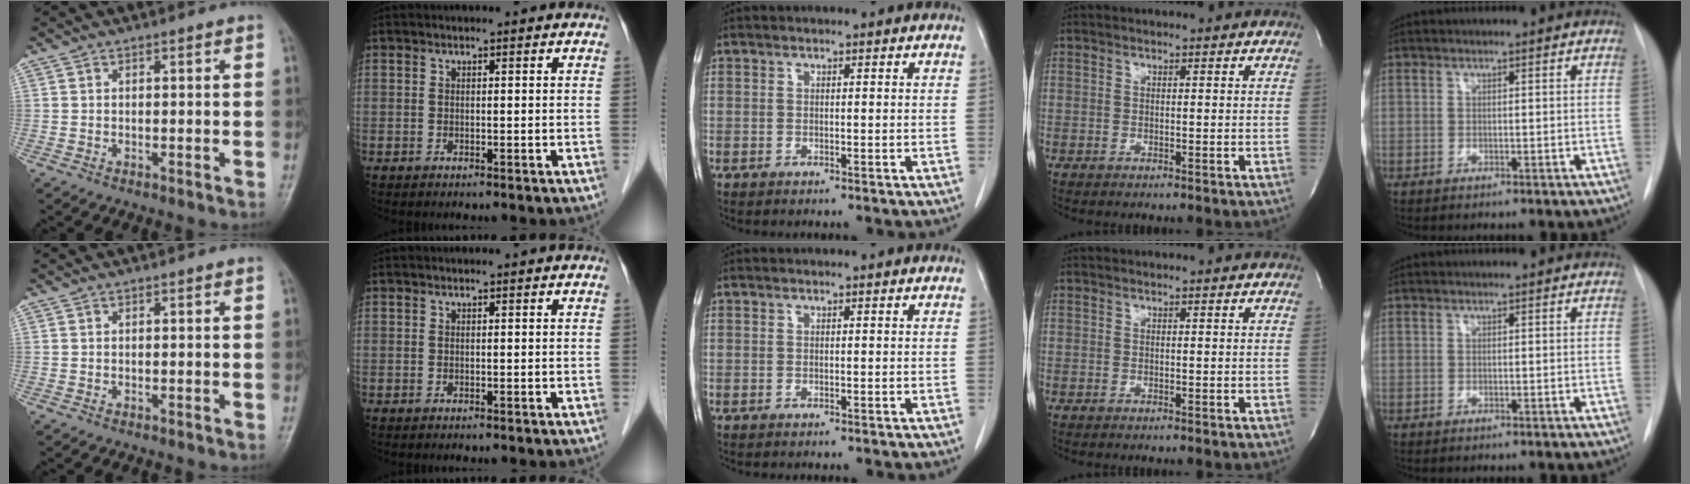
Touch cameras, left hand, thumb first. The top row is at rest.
{}